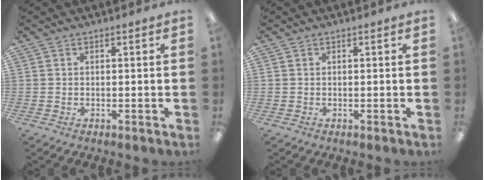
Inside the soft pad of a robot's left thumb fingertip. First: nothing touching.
{"total": 0.0}